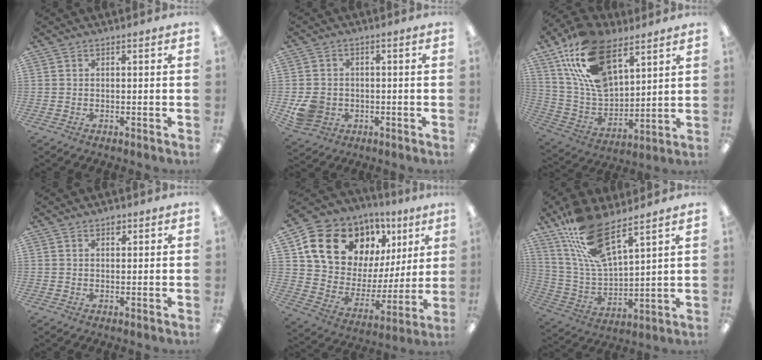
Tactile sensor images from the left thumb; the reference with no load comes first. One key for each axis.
{"total": 6.1, "fx": -1.5, "fy": 5.4, "fz": 2.4, "tx": -0.038, "ty": 0.009, "tz": -0.025}
{"total": 21.5, "fx": 12.1, "fy": 11.6, "fz": 13.4, "tx": -0.277, "ty": -0.049, "tz": 0.220}
{"total": 1.9, "fx": 1.2, "fy": 1.1, "fz": 1.1, "tx": -0.007, "ty": -0.003, "tz": 0.018}
{"total": 18.5, "fx": 11.6, "fy": 12.1, "fz": 7.8, "tx": -0.147, "ty": -0.064, "tz": 0.220}
{"total": 15.8, "fx": 11.1, "fy": 5.0, "fz": 10.1, "tx": -0.221, "ty": -0.049, "tz": 0.199}